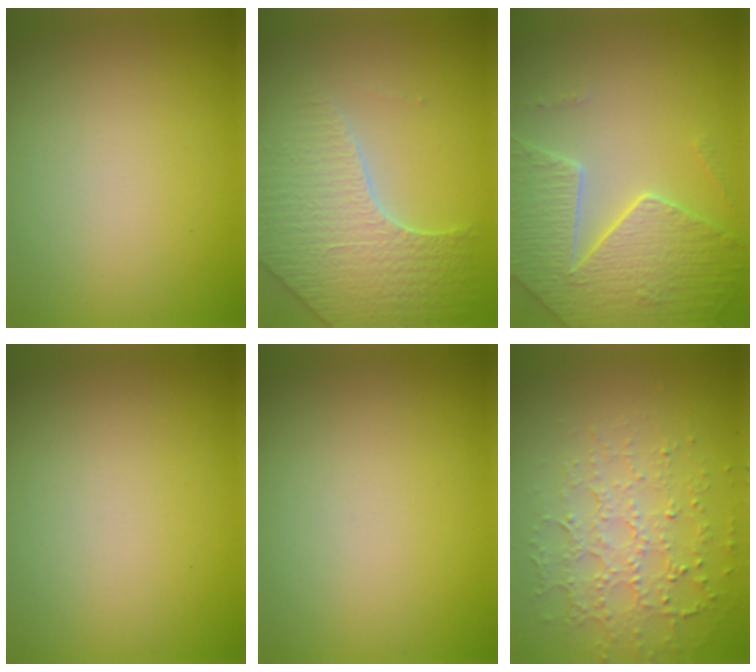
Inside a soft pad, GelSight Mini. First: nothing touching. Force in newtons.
{"total": 4.9, "press": 4.5, "slide": 2.0}
{"total": 5.2, "press": 5.0, "slide": 1.4}
{"total": 0.0}
{"total": 0.0}
{"total": 4.9, "press": 3.5, "slide": 3.4}